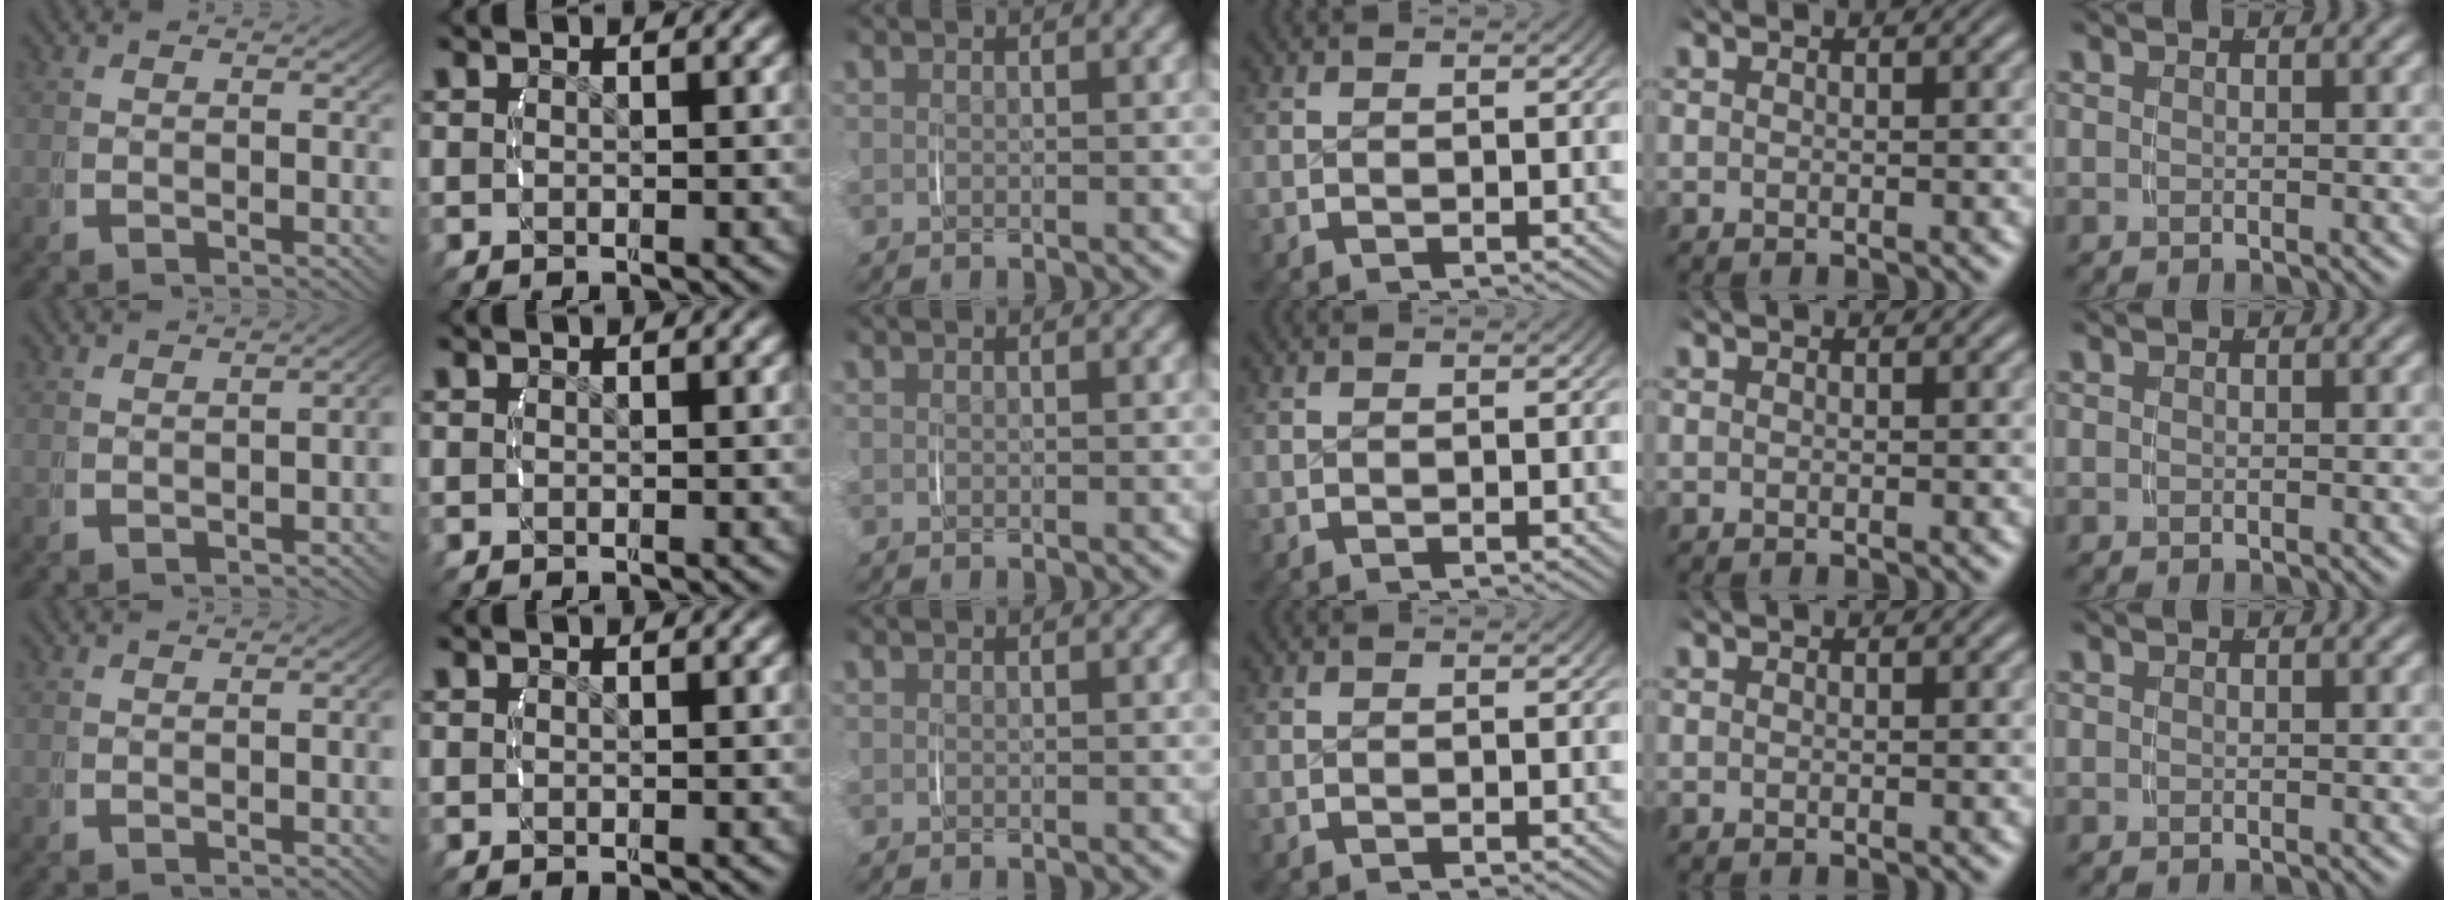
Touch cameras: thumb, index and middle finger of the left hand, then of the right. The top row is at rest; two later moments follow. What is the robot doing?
{"motion": "lift_and_place", "object": "string"}